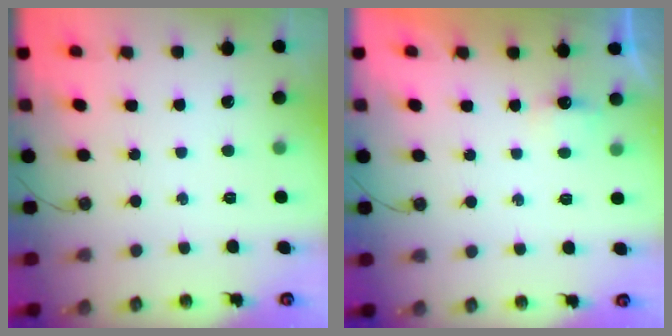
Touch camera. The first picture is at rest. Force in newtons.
{"total": 2.8, "press": 2.7, "slide": 0.4}